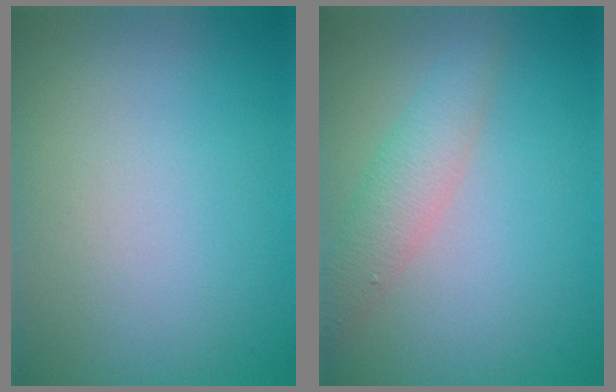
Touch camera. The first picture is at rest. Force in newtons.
{"total": 3.0, "press": 3.0, "slide": 0.1}